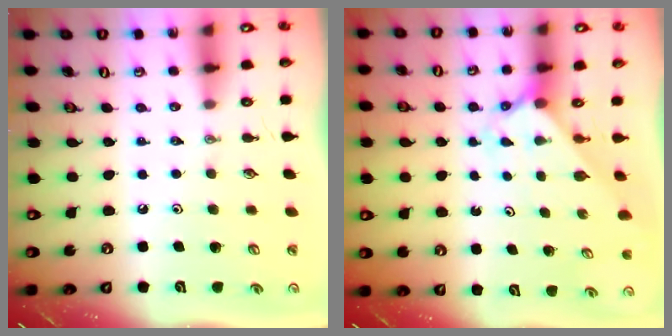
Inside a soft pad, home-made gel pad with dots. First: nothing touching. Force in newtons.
{"total": 2.1, "press": 2.1, "slide": 0.2}